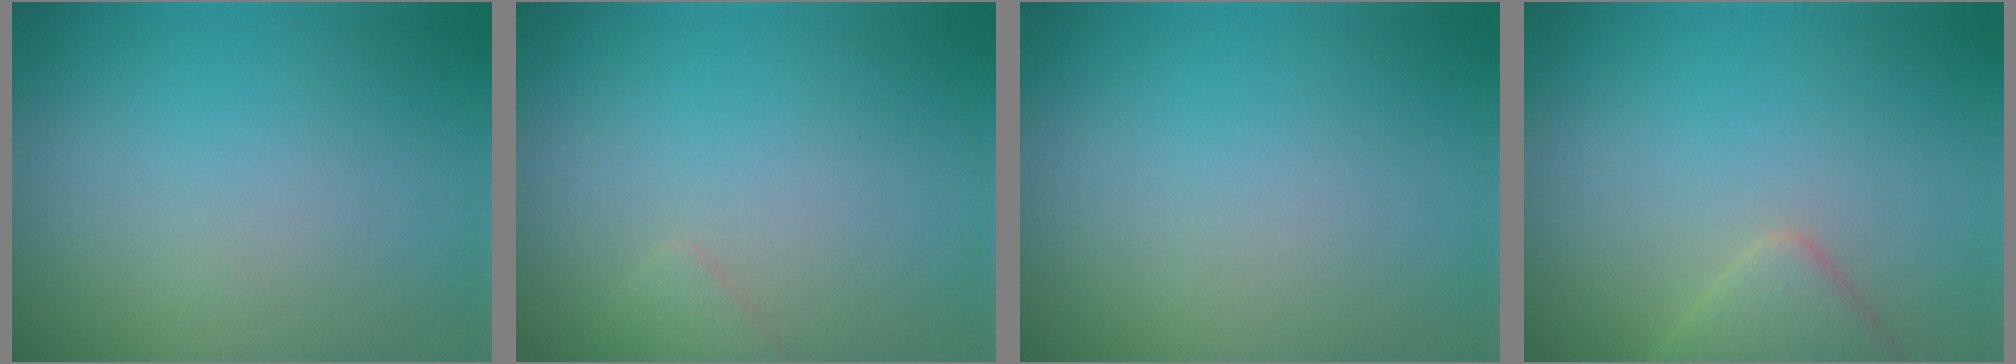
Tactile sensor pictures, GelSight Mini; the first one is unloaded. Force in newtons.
{"total": 0.9, "press": 0.9, "slide": 0.1}
{"total": 0.0}
{"total": 2.8, "press": 2.8, "slide": 0.1}